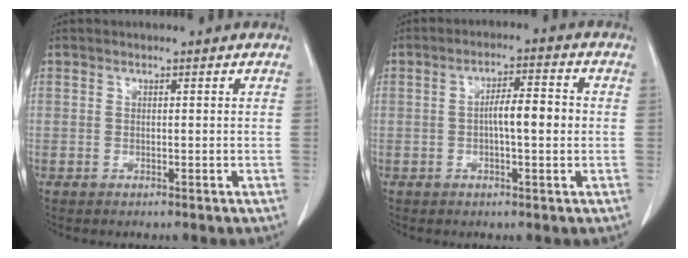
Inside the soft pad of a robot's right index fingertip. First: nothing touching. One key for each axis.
{"total": 5.6, "fx": -0.2, "fy": 1.0, "fz": 5.5, "tx": -0.096, "ty": 0.013, "tz": -0.007}